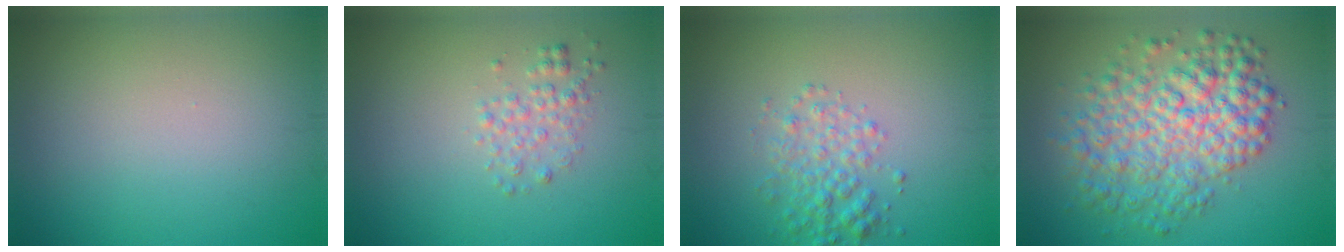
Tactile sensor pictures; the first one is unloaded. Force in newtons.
{"total": 1.7, "press": 1.7, "slide": 0.0}
{"total": 2.9, "press": 2.9, "slide": 0.1}
{"total": 7.4, "press": 7.4, "slide": 0.1}